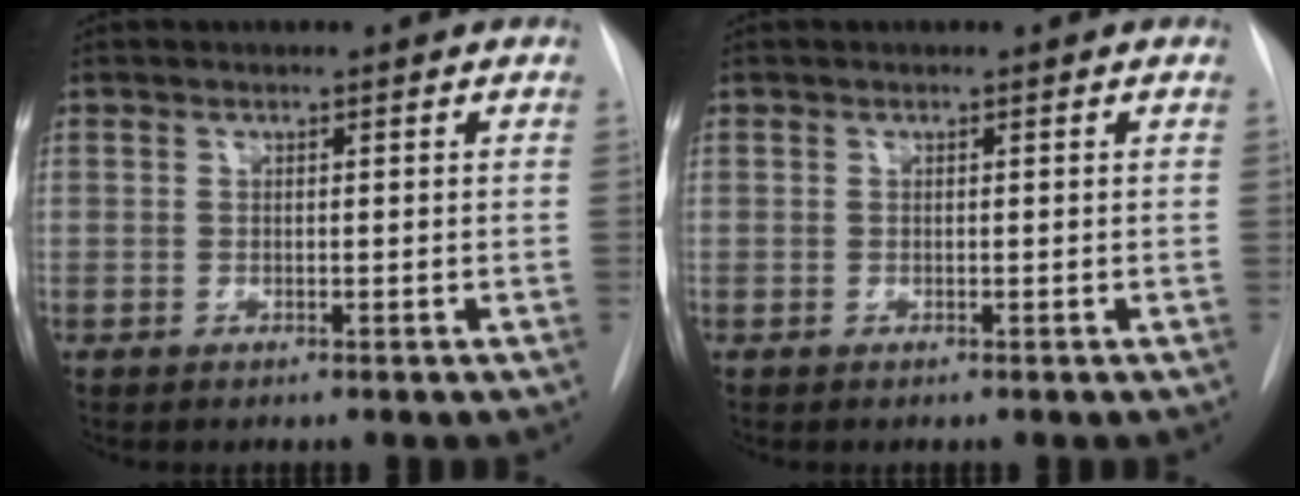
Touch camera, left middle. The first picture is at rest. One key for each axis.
{"total": 0.0}